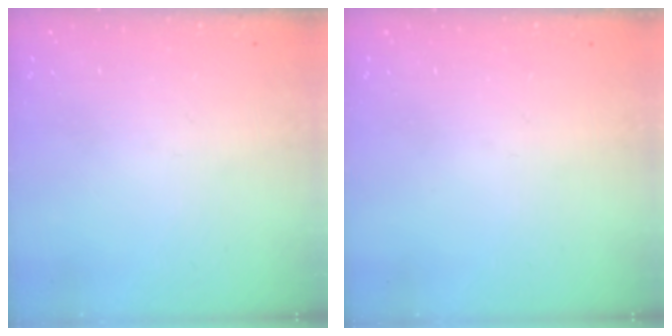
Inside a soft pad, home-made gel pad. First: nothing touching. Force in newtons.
{"total": 0.0}